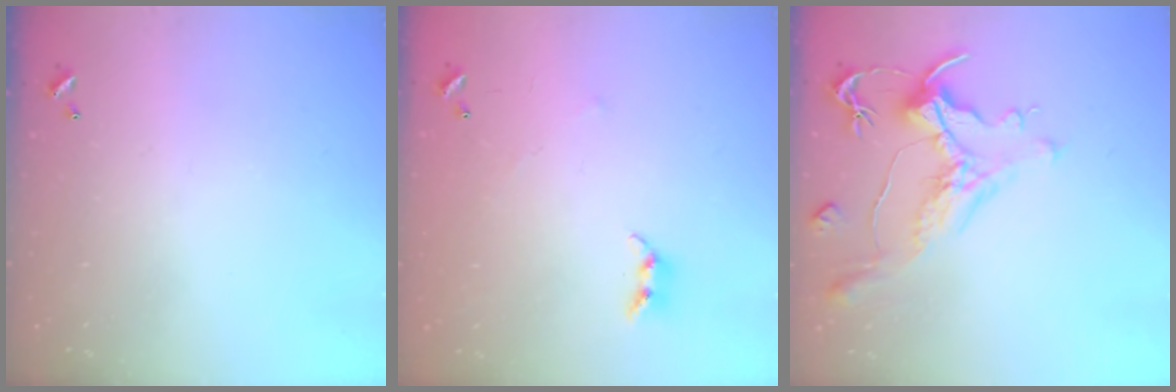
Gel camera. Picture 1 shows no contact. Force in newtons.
{"total": 5.1, "press": 5.1, "slide": 0.5}
{"total": 1.1, "press": 0.2, "slide": 1.1}